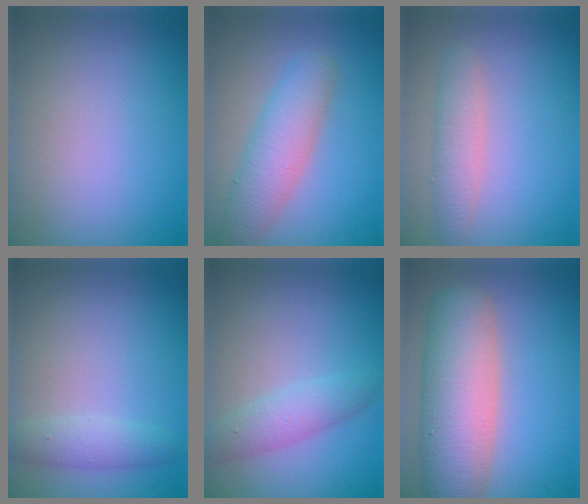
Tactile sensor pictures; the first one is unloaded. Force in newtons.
{"total": 4.8, "press": 4.8, "slide": 0.2}
{"total": 2.6, "press": 2.6, "slide": 0.1}
{"total": 2.1, "press": 2.1, "slide": 0.1}
{"total": 2.7, "press": 2.7, "slide": 0.2}
{"total": 9.1, "press": 9.1, "slide": 0.6}